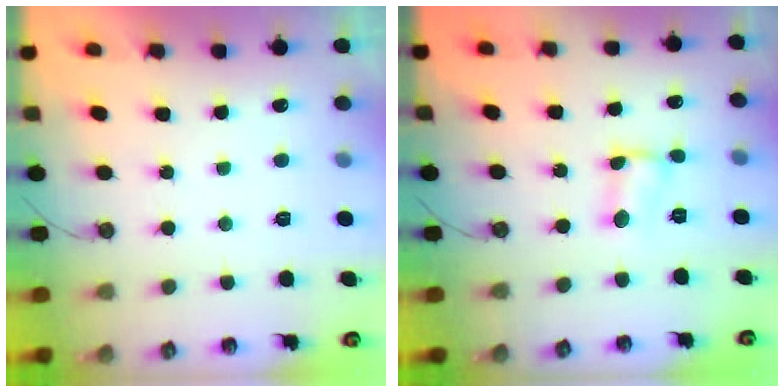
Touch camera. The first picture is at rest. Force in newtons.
{"total": 2.6, "press": 2.6, "slide": 0.5}